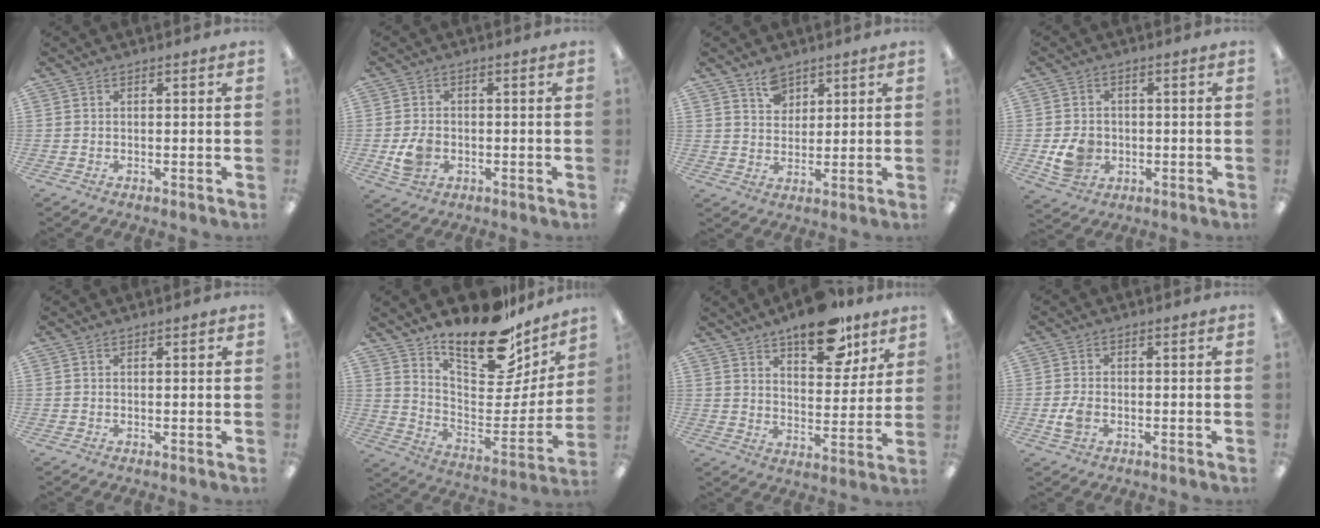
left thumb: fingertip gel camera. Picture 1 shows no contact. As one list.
[{"total": 5.3, "force": [-1.0, 4.1, 3.2], "torque": [-0.050, -0.002, -0.020]}, {"total": 5.8, "force": [4.2, 3.6, 1.8], "torque": [-0.016, -0.019, 0.075]}, {"total": 6.7, "force": [-1.1, 5.8, 3.1], "torque": [-0.044, 0.005, -0.018]}, {"total": 0.6, "force": [0.5, 0.2, 0.3], "torque": [-0.006, 0.001, 0.008]}, {"total": 20.8, "force": [17.3, 7.3, 8.9], "torque": [-0.106, -0.141, 0.292]}, {"total": 15.4, "force": [11.2, 6.6, 8.2], "torque": [-0.104, -0.064, 0.191]}, {"total": 3.6, "force": [-0.8, 2.3, 2.6], "torque": [-0.057, 0.000, -0.014]}]